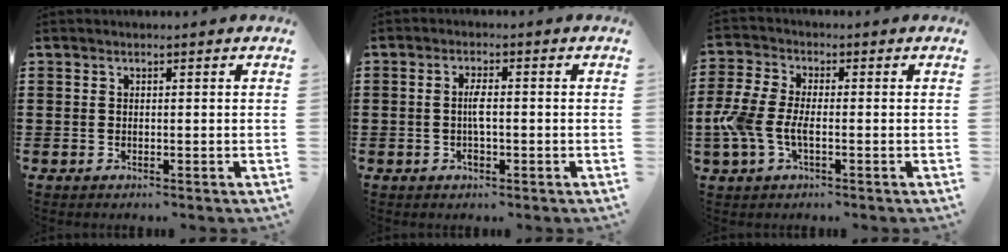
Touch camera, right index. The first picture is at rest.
{"total": 3.0, "force": [-0.5, 1.0, 2.7], "torque": [-0.058, 0.000, -0.011]}
{"total": 6.1, "force": [-1.9, 2.9, 5.1], "torque": [-0.134, -0.009, -0.043]}